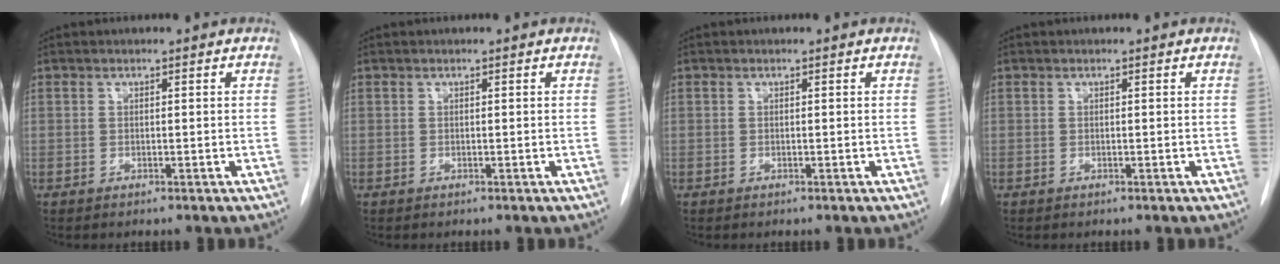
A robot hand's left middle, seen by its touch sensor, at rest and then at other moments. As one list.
[{"total": 0.0}, {"total": 0.0}, {"total": 0.0}]